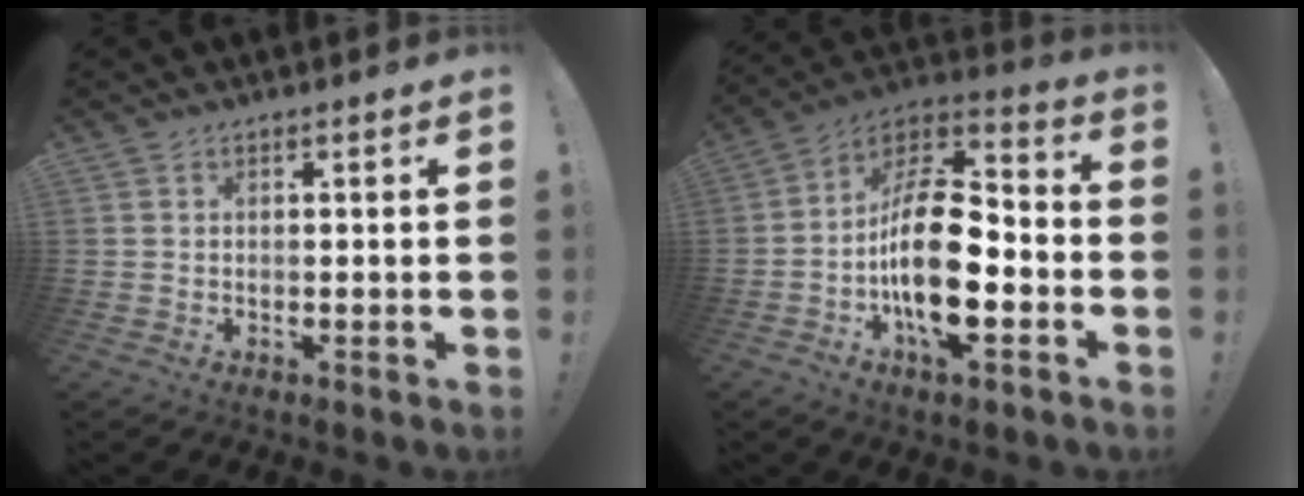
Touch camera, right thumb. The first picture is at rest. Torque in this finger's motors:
{"motor_torque": [0.47, 0.82, 1.92, -0.85, 0.25]}